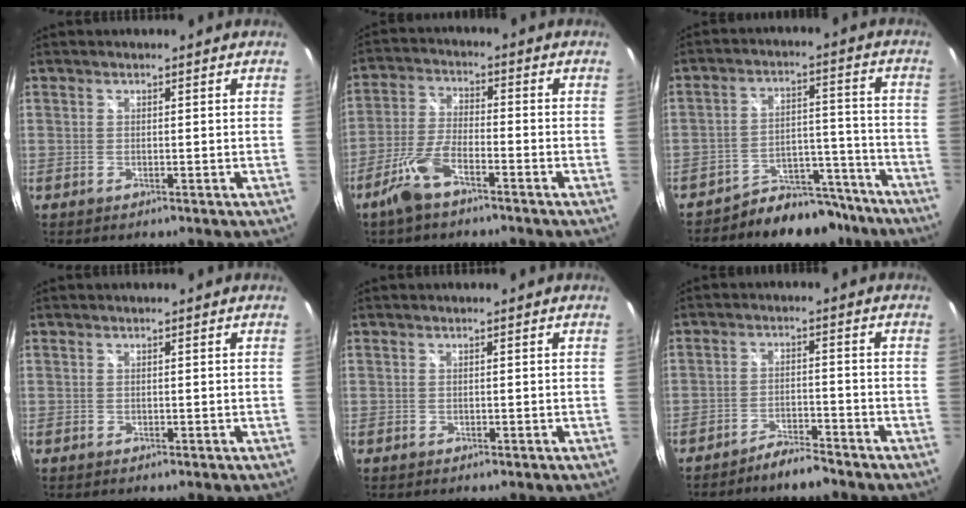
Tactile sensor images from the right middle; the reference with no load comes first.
{"total": 7.8, "force": [-5.3, 2.2, 5.3], "torque": [-0.122, -0.001, -0.105]}
{"total": 11.6, "force": [-10.4, 4.7, 2.2], "torque": [-0.027, 0.041, -0.140]}
{"total": 0.0}
{"total": 0.0}
{"total": 4.6, "force": [-4.3, 0.4, 1.6], "torque": [-0.050, 0.003, -0.071]}